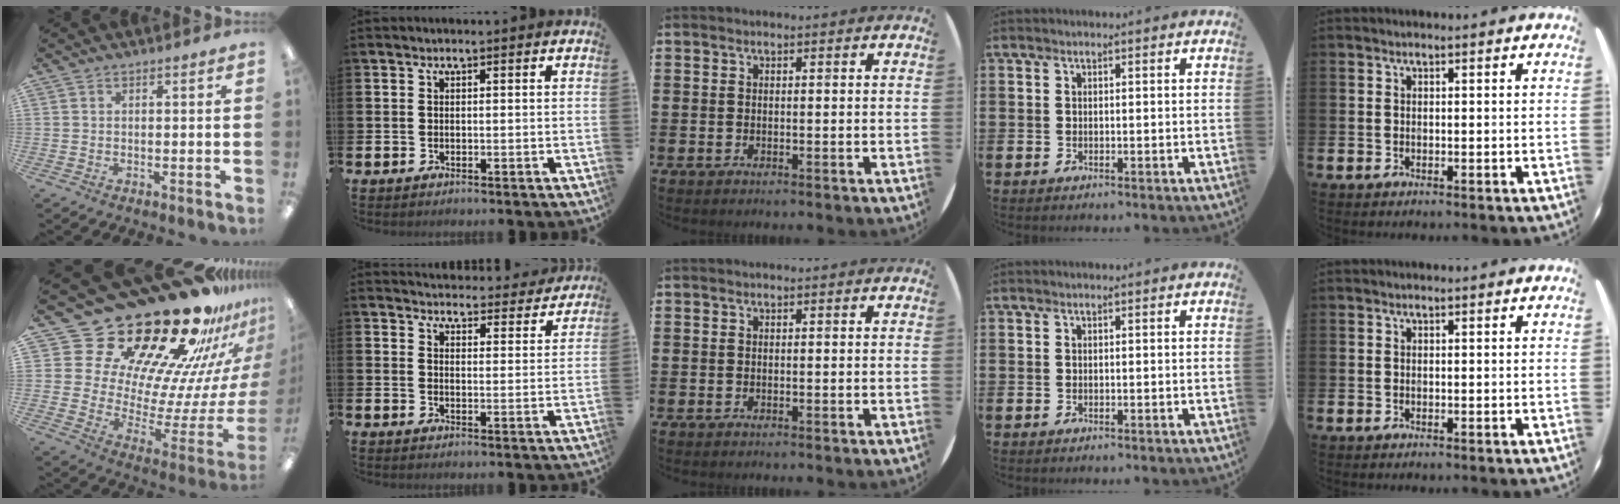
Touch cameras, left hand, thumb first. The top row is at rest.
{"thumb": {"total": 34.7, "force": [25.6, 15.3, 17.7], "torque": [-0.236, -0.236, 0.486]}, "index": {"total": 4.2, "force": [4.2, 0.7, 0.1], "torque": [-0.003, -0.036, 0.070]}}